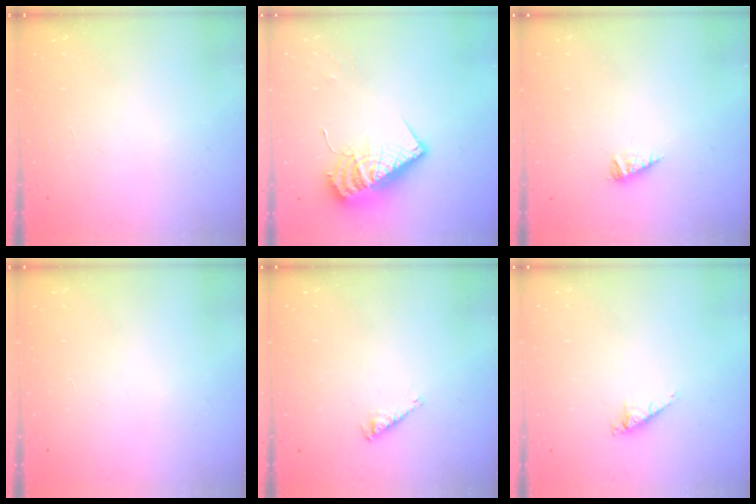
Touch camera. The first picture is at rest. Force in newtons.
{"total": 12.8, "press": 12.7, "slide": 1.2}
{"total": 2.1, "press": 2.1, "slide": 0.2}
{"total": 0.0}
{"total": 2.8, "press": 2.7, "slide": 0.5}
{"total": 2.7, "press": 2.7, "slide": 0.3}